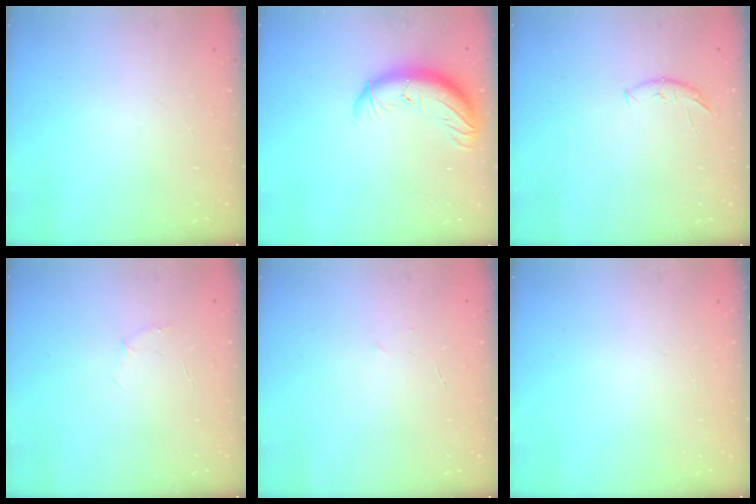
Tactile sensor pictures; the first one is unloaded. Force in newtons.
{"total": 11.9, "press": 11.5, "slide": 3.2}
{"total": 5.6, "press": 5.6, "slide": 0.6}
{"total": 4.0, "press": 3.8, "slide": 1.1}
{"total": 2.2, "press": 2.1, "slide": 0.6}
{"total": 0.0}